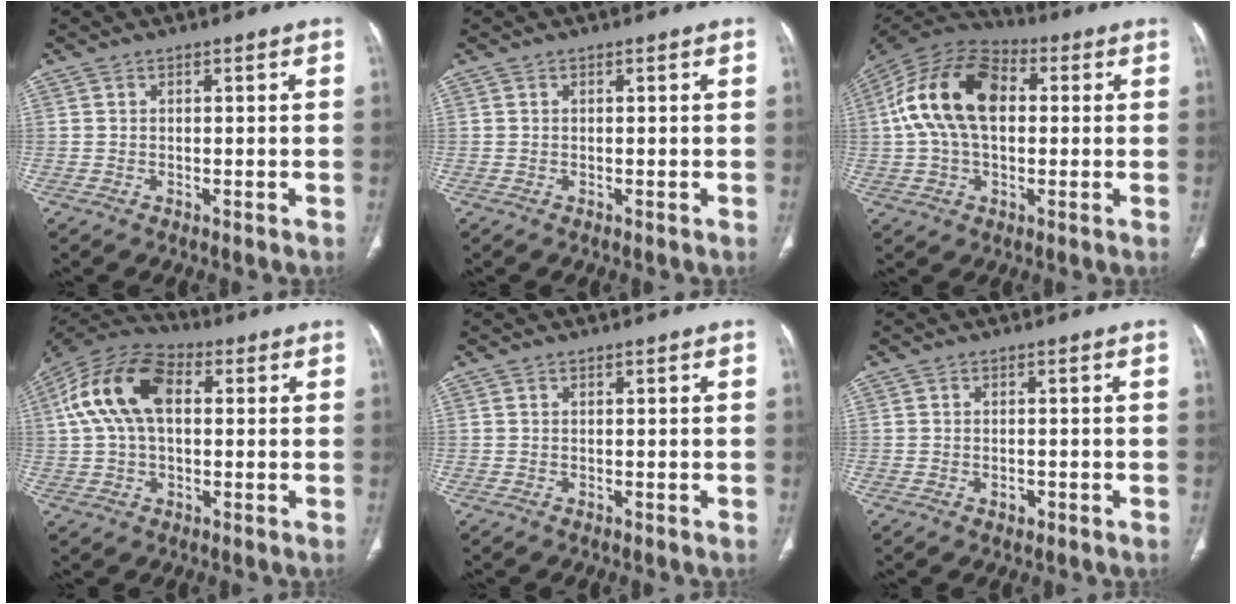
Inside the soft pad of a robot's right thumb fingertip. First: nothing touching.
{"total": 0.0}
{"total": 17.5, "force": [2.3, 10.8, 13.5], "torque": [-0.256, 0.033, 0.034]}
{"total": 14.9, "force": [2.7, 9.0, 11.6], "torque": [-0.228, 0.033, 0.042]}
{"total": 0.0}
{"total": 1.5, "force": [-0.6, 1.0, 0.9], "torque": [-0.013, 0.003, -0.007]}